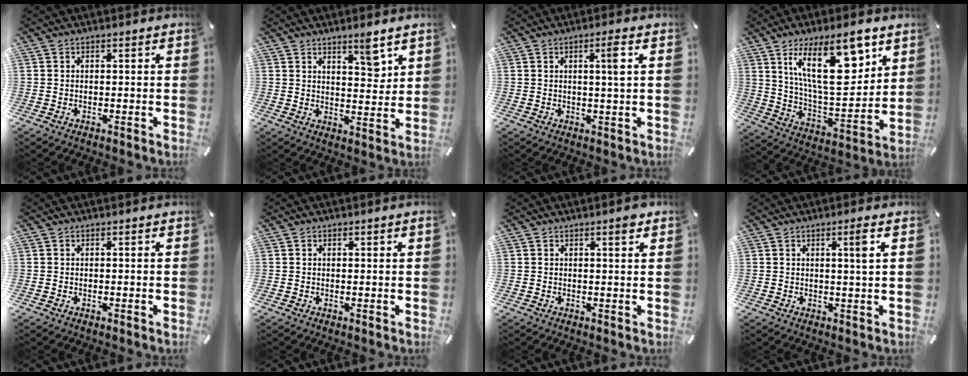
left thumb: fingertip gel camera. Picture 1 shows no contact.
{"total": 6.2, "force": [4.8, 2.1, 3.3], "torque": [-0.030, -0.038, 0.077]}
{"total": 4.0, "force": [1.1, 0.1, 3.9], "torque": [-0.068, -0.004, 0.013]}
{"total": 21.3, "force": [10.8, 9.2, 15.9], "torque": [-0.256, -0.042, 0.176]}
{"total": 0.0}
{"total": 0.5, "force": [0.3, 0.1, 0.4], "torque": [-0.007, 0.001, 0.005]}
{"total": 1.9, "force": [1.3, 0.3, 1.4], "torque": [-0.020, -0.001, 0.020]}
{"total": 3.6, "force": [1.3, 0.0, 3.4], "torque": [-0.060, -0.004, 0.016]}